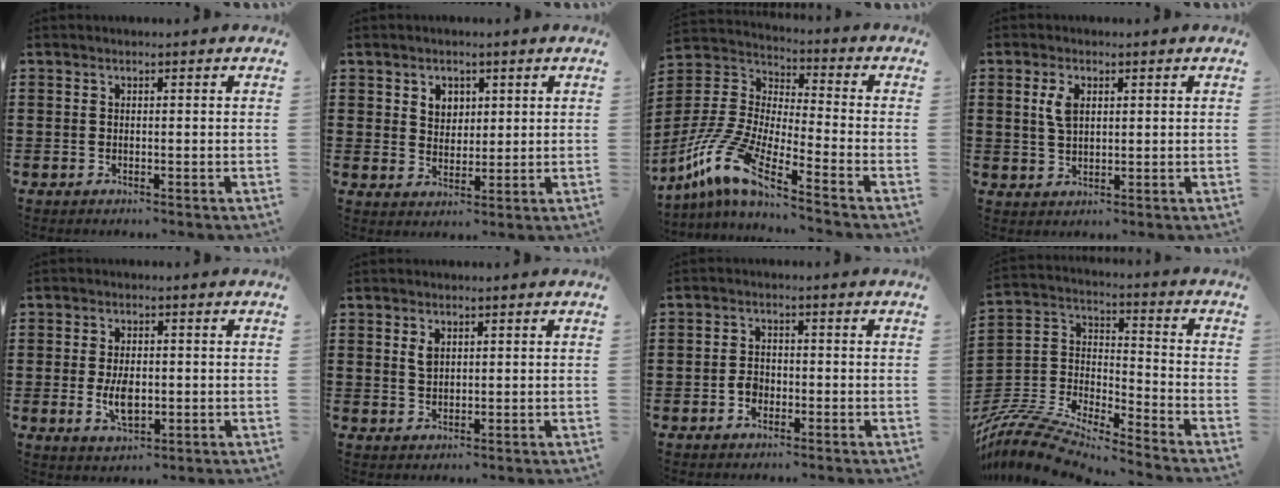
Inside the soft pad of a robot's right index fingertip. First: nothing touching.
{"total": 3.2, "force": [1.7, 2.7, 0.7], "torque": [-0.025, 0.012, 0.030]}
{"total": 10.2, "force": [-7.9, 1.4, 6.3], "torque": [-0.177, -0.019, -0.174]}
{"total": 3.6, "force": [1.1, 1.8, 2.9], "torque": [-0.063, 0.009, 0.019]}
{"total": 5.1, "force": [-0.6, 2.7, 4.3], "torque": [-0.082, -0.004, -0.012]}
{"total": 2.0, "force": [0.9, 1.1, 1.4], "torque": [-0.032, 0.003, 0.017]}
{"total": 2.4, "force": [-1.1, 1.6, 1.4], "torque": [-0.037, -0.001, -0.024]}
{"total": 8.7, "force": [-8.3, 0.6, 2.6], "torque": [-0.075, -0.012, -0.175]}